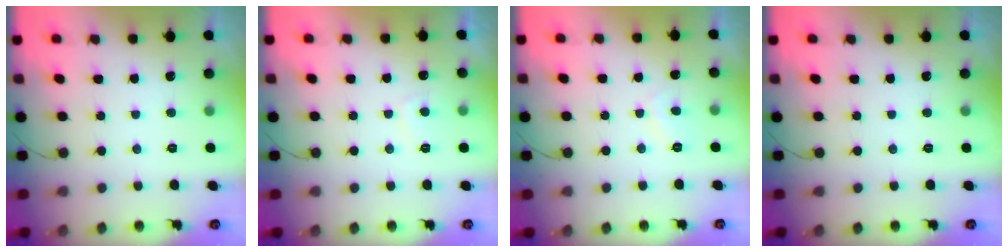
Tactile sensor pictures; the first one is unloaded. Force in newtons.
{"total": 2.1, "press": 2.0, "slide": 0.6}
{"total": 1.8, "press": 1.7, "slide": 0.7}
{"total": 0.0}